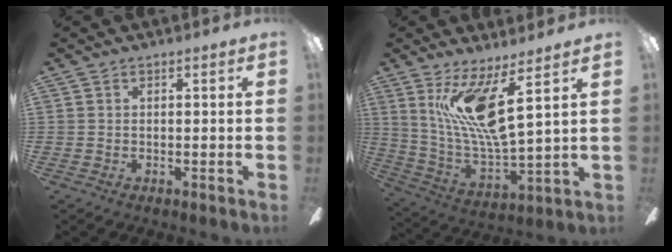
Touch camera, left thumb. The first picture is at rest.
{"total": 15.4, "force": [7.9, 3.6, 12.7], "torque": [-0.269, -0.039, 0.131]}